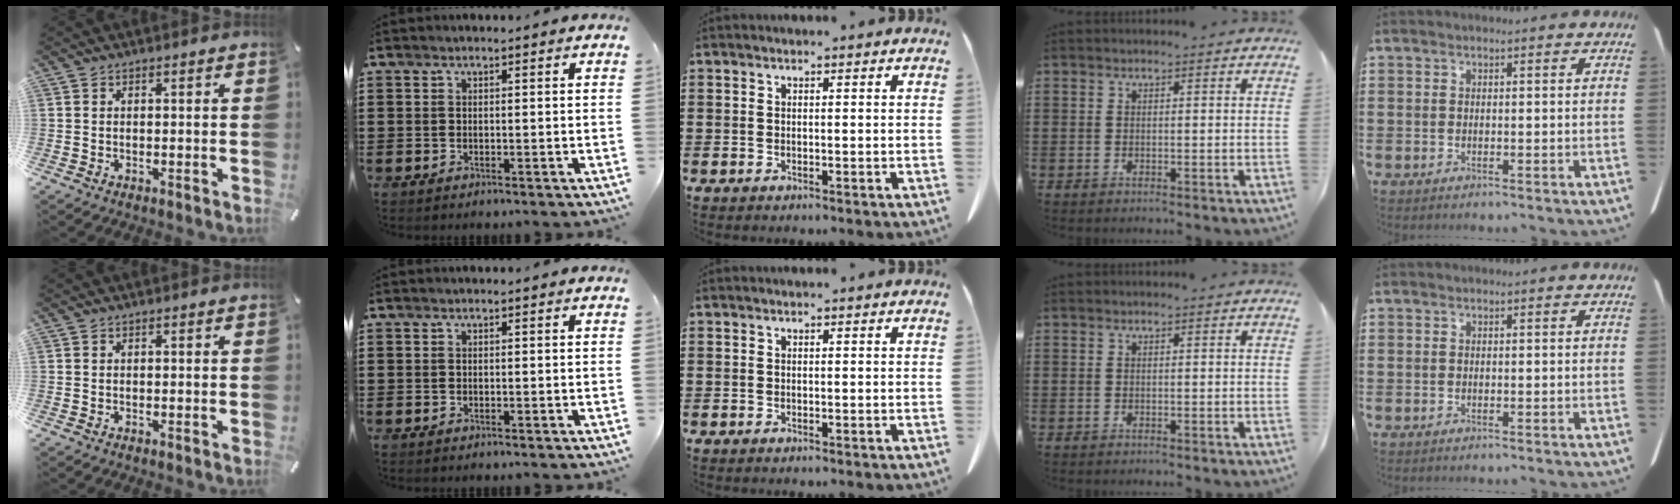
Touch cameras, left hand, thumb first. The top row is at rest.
{}